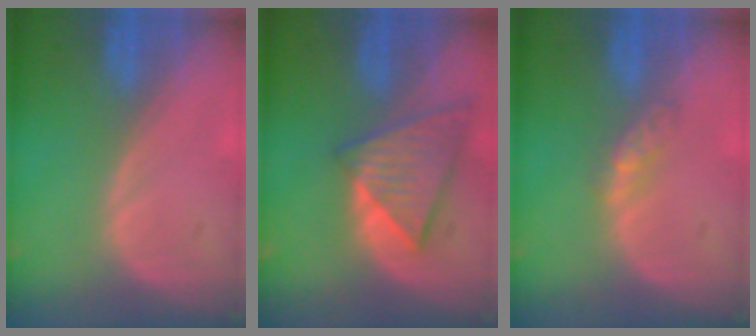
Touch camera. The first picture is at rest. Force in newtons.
{"total": 8.6, "press": 7.5, "slide": 4.2}
{"total": 2.8, "press": 2.5, "slide": 1.2}